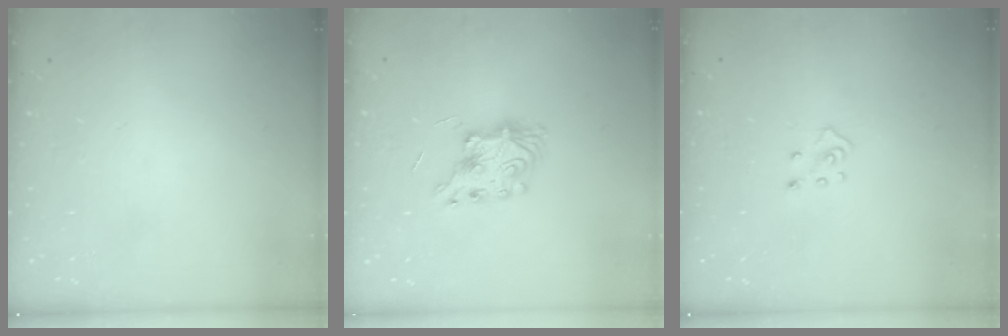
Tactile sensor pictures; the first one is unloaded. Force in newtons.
{"total": 7.9, "press": 7.9, "slide": 0.3}
{"total": 2.7, "press": 2.7, "slide": 0.2}